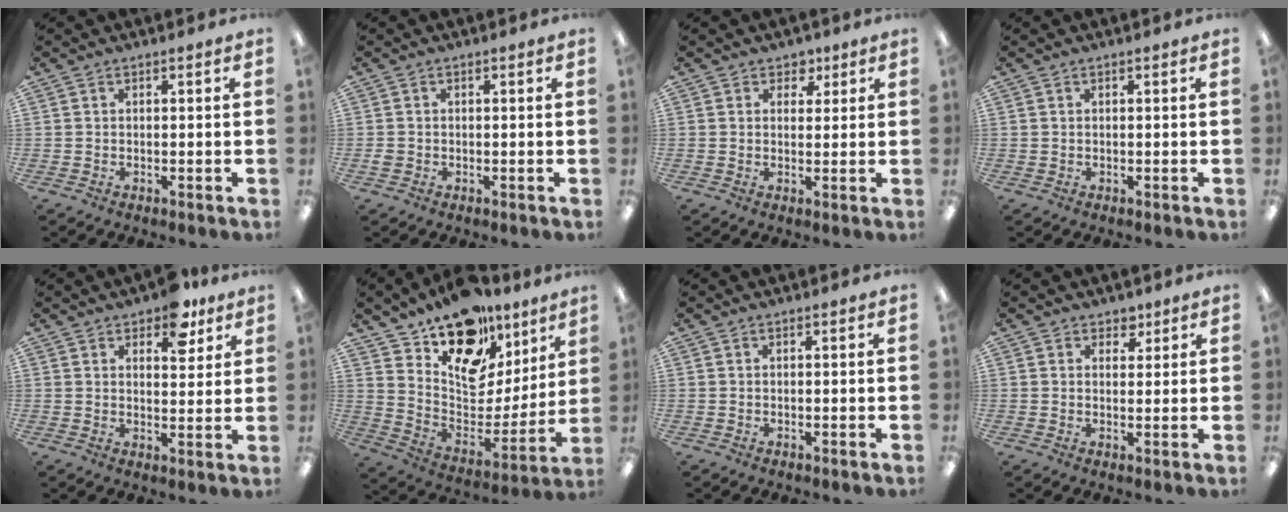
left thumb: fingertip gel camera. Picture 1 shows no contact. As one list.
[{"total": 1.2, "force": [-0.3, 1.0, 0.4], "torque": [-0.007, 0.003, -0.007]}, {"total": 3.4, "force": [2.0, 2.6, 0.8], "torque": [0.002, -0.007, 0.032]}, {"total": 0.0}, {"total": 8.2, "force": [5.7, 4.0, 4.2], "torque": [-0.041, -0.029, 0.096]}, {"total": 17.7, "force": [12.8, 9.6, 7.4], "torque": [-0.120, -0.104, 0.230]}, {"total": 0.0}, {"total": 2.9, "force": [2.0, 2.1, 0.5], "torque": [0.002, -0.007, 0.034]}]